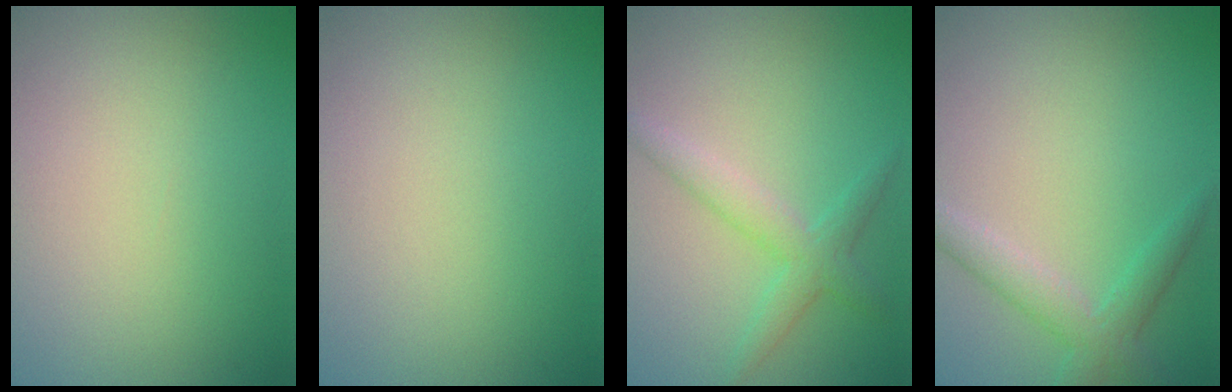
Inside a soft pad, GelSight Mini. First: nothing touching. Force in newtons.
{"total": 0.0}
{"total": 2.9, "press": 2.9, "slide": 0.1}
{"total": 3.0, "press": 3.0, "slide": 0.3}